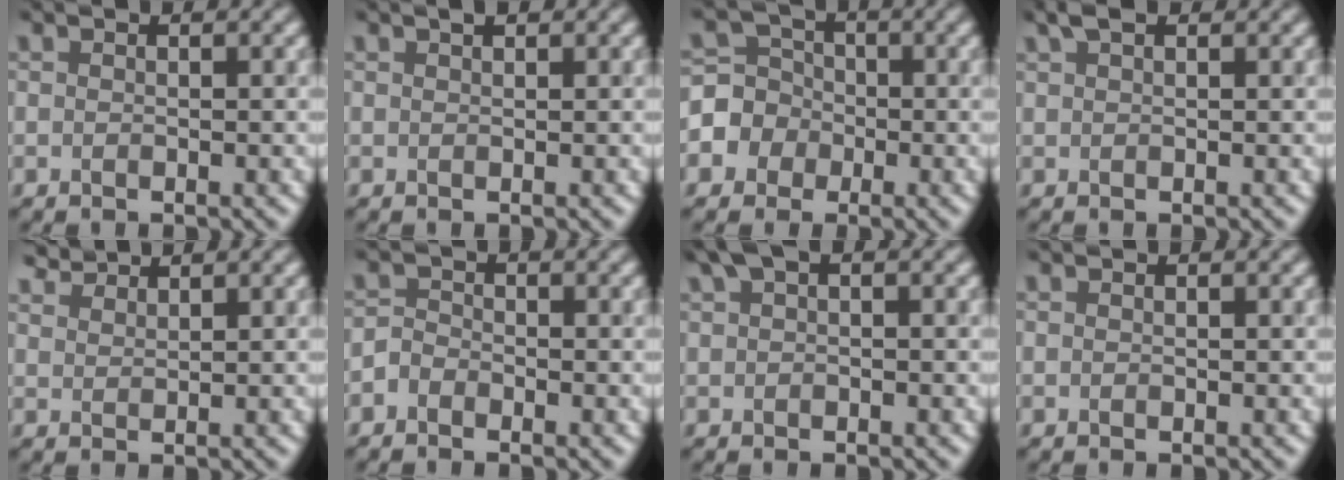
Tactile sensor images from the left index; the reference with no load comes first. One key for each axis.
{"total": 0.9, "fx": 0.6, "fy": 0.3, "fz": 0.5, "tx": -0.005, "ty": 0.008, "tz": 0.011}
{"total": 4.0, "fx": -1.2, "fy": 3.9, "fz": 0.3, "tx": 0.015, "ty": 0.018, "tz": -0.039}
{"total": 1.7, "fx": 1.3, "fy": 0.5, "fz": 0.9, "tx": -0.010, "ty": 0.012, "tz": 0.024}
{"total": 2.3, "fx": 2.3, "fy": 0.2, "fz": 0.0, "tx": 0.002, "ty": 0.008, "tz": 0.045}
{"total": 1.0, "fx": -0.8, "fy": 0.7, "fz": 0.2, "tx": 0.004, "ty": 0.012, "tz": -0.018}
{"total": 1.5, "fx": 0.8, "fy": 0.6, "fz": 1.1, "tx": -0.017, "ty": 0.013, "tz": 0.015}
{"total": 0.0}